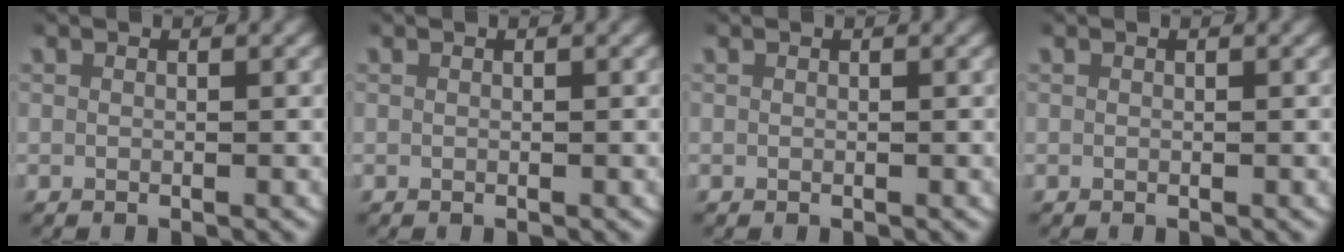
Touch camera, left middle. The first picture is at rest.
{"total": 0.0}
{"total": 0.0}
{"total": 0.0}